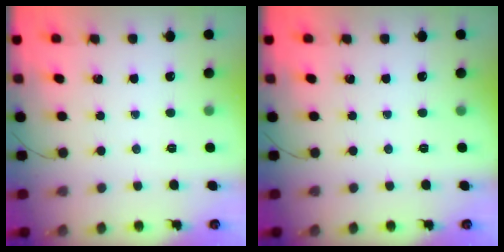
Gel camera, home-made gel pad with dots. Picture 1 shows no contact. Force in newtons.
{"total": 0.0}